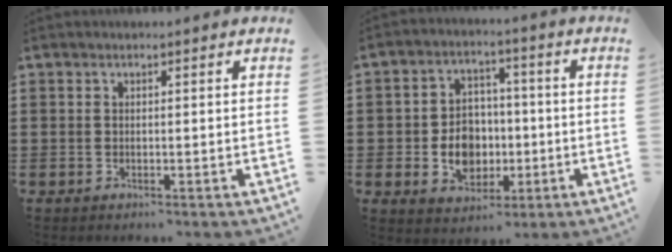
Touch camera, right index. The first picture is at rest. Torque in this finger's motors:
{"motor_torque": [2.14, 0.00, 0.36, 0.09]}